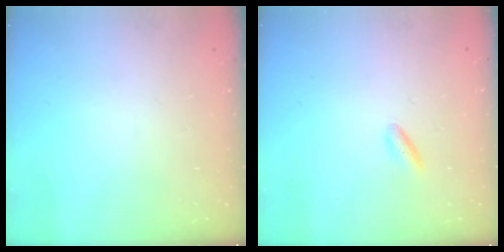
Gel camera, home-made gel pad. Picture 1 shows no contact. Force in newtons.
{"total": 2.1, "press": 2.0, "slide": 0.5}